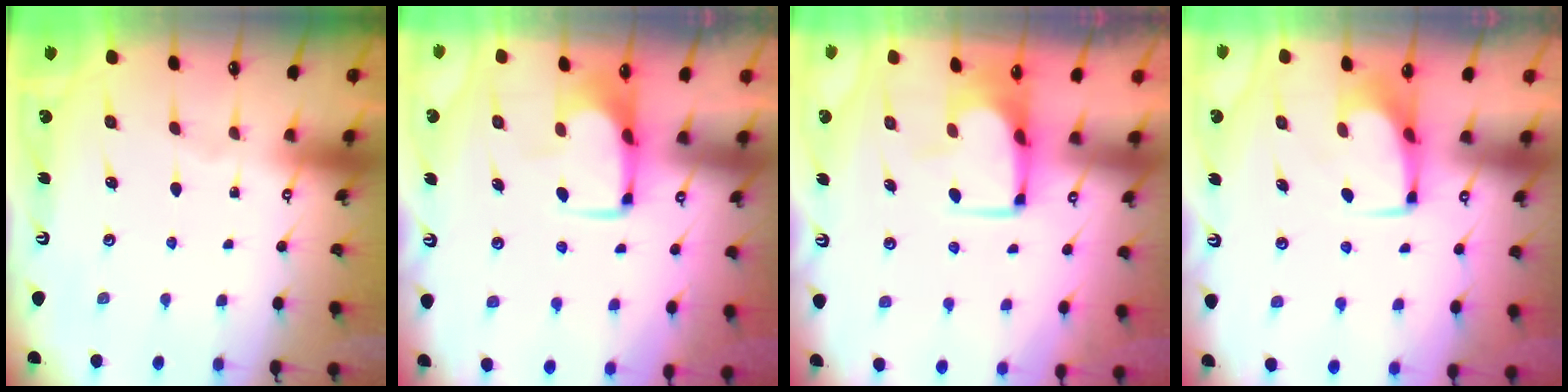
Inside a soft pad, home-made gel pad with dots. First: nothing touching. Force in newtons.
{"total": 1.9, "press": 1.8, "slide": 0.4}
{"total": 2.2, "press": 2.2, "slide": 0.2}
{"total": 1.9, "press": 1.8, "slide": 0.6}